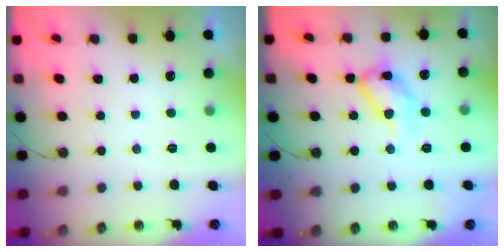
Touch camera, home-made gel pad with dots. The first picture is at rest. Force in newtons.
{"total": 12.0, "press": 12.0, "slide": 0.4}